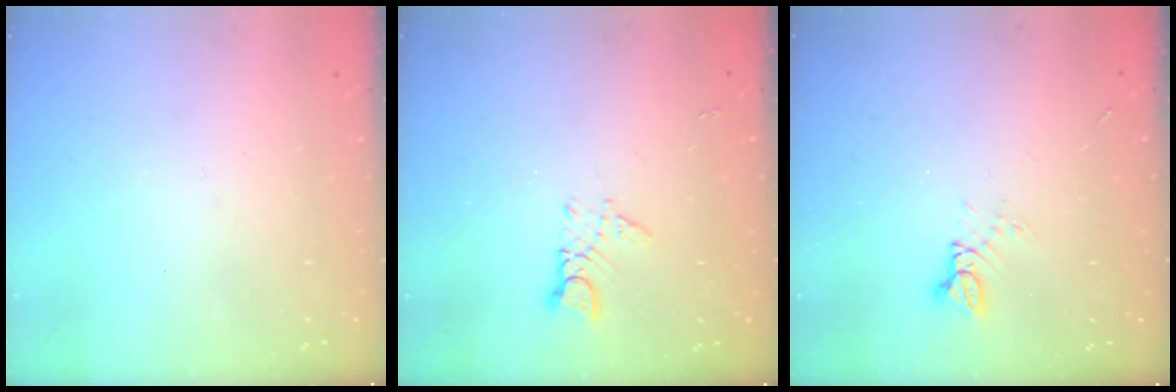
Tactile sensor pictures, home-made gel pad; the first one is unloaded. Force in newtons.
{"total": 2.7, "press": 2.6, "slide": 0.3}
{"total": 4.1, "press": 4.1, "slide": 0.2}